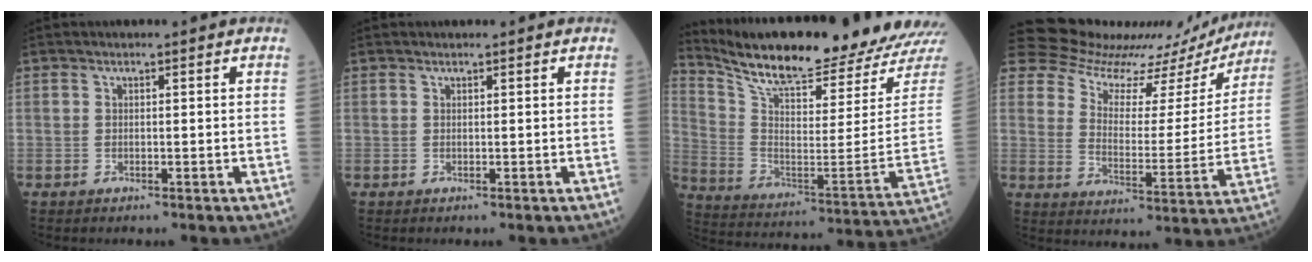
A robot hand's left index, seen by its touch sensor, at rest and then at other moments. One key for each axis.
{"total": 0.0}
{"total": 25.2, "fx": 23.4, "fy": 1.4, "fz": 9.3, "tx": -0.173, "ty": -0.083, "tz": 0.337}
{"total": 20.0, "fx": 19.1, "fy": 5.0, "fz": 3.5, "tx": -0.045, "ty": -0.038, "tz": 0.246}